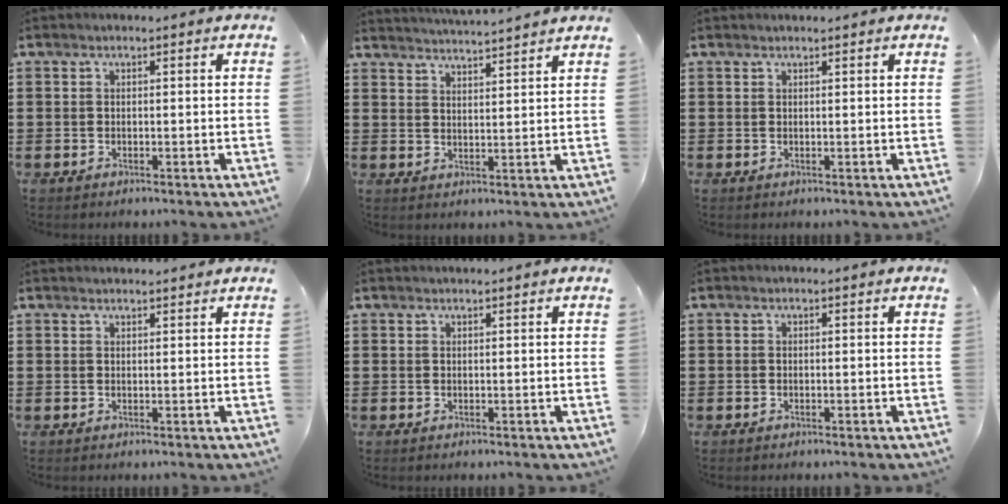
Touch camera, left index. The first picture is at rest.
{"total": 3.4, "force": [3.3, -0.9, 0.0], "torque": [-0.012, -0.019, 0.058]}
{"total": 0.6, "force": [0.5, -0.1, 0.2], "torque": [-0.005, -0.001, 0.011]}
{"total": 1.2, "force": [1.2, 0.0, 0.2], "torque": [-0.006, -0.001, 0.024]}
{"total": 0.7, "force": [0.7, -0.1, 0.2], "torque": [-0.004, -0.002, 0.014]}
{"total": 0.0}